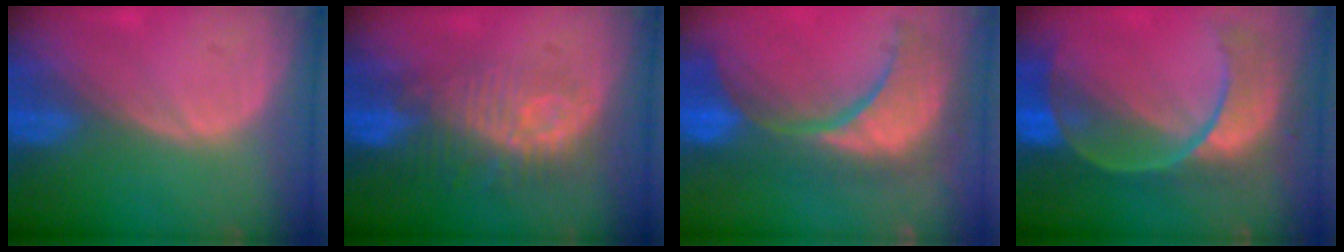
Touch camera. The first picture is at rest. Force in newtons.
{"total": 9.7, "press": 8.7, "slide": 4.2}
{"total": 13.5, "press": 11.8, "slide": 6.6}
{"total": 11.2, "press": 9.4, "slide": 6.1}